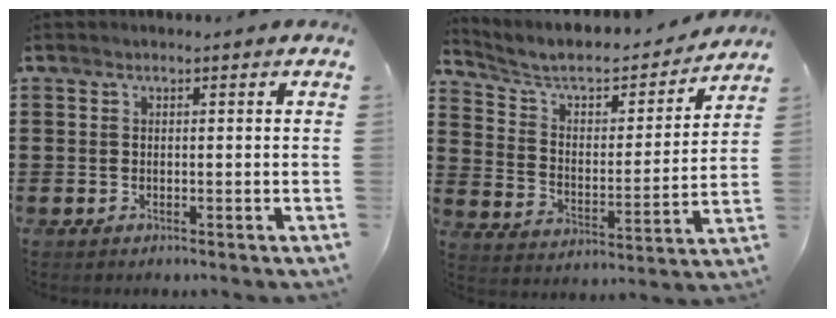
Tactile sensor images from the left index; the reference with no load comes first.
{"total": 6.5, "force": [5.5, 2.2, 2.7], "torque": [-0.081, -0.033, 0.090]}